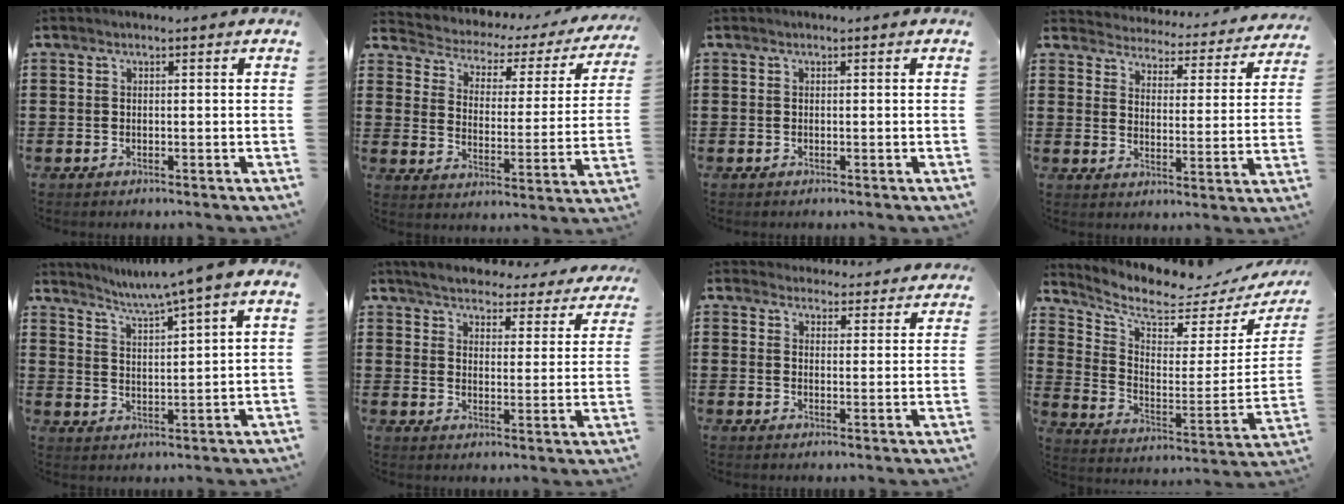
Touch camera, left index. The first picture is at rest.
{"total": 2.5, "force": [2.0, 1.3, 0.8], "torque": [-0.034, -0.022, 0.021]}
{"total": 0.0}
{"total": 3.7, "force": [3.7, 0.1, -0.2], "torque": [-0.015, -0.039, 0.058]}
{"total": 4.5, "force": [3.5, -1.3, 2.4], "torque": [-0.061, -0.024, 0.052]}
{"total": 4.4, "force": [4.3, 0.2, 0.7], "torque": [-0.040, -0.033, 0.071]}
{"total": 3.9, "force": [3.9, 0.5, 0.1], "torque": [-0.015, -0.016, 0.072]}
{"total": 5.8, "force": [5.2, 0.9, 2.3], "torque": [-0.076, -0.057, 0.086]}